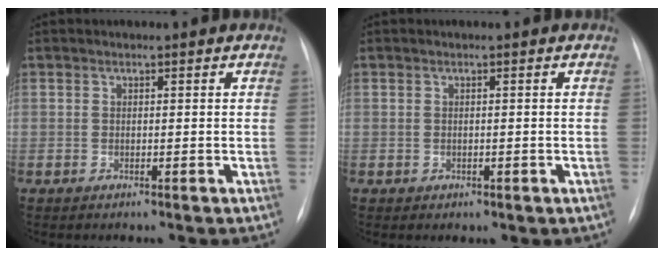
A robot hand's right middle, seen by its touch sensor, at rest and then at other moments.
{"total": 0.8, "force": [-0.2, 0.7, 0.4], "torque": [-0.009, 0.000, 0.003]}